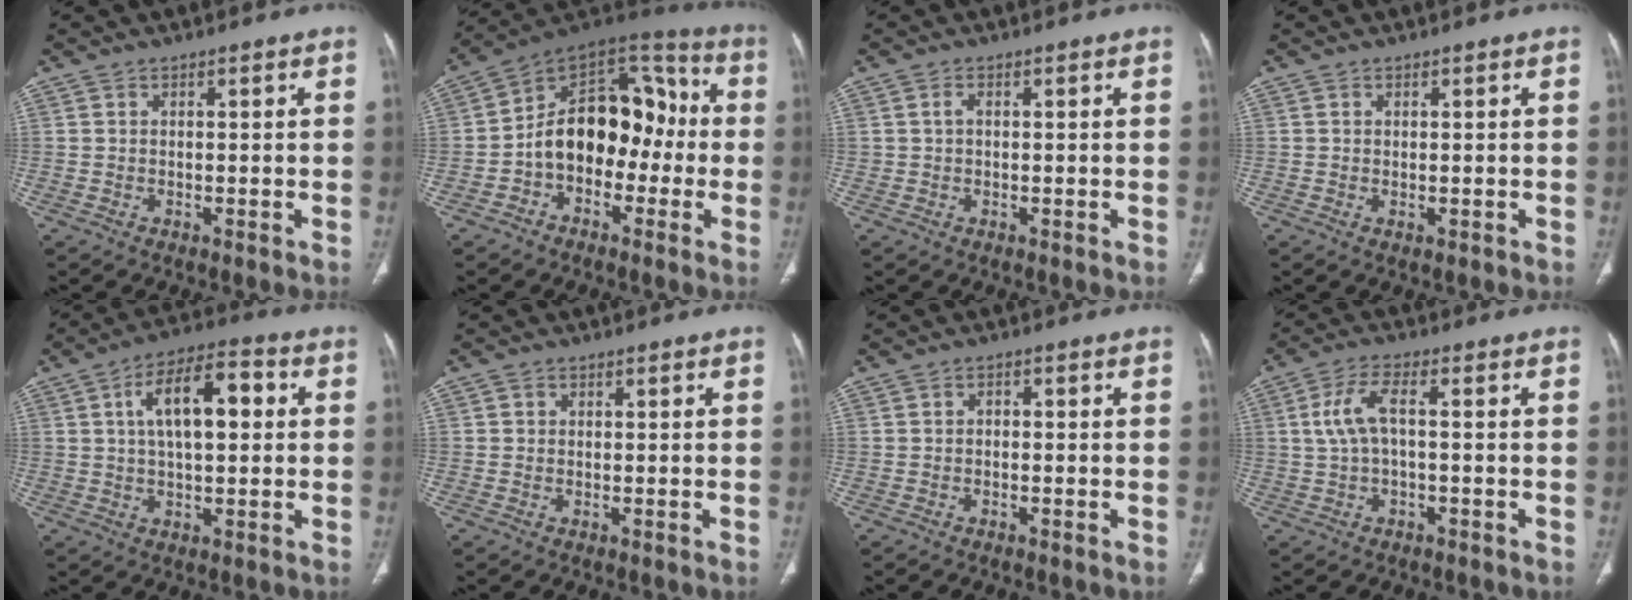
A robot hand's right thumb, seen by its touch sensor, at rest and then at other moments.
{"total": 17.1, "force": [-2.6, 11.6, 12.2], "torque": [-0.148, 0.061, -0.052]}
{"total": 1.2, "force": [0.1, 0.8, 0.9], "torque": [-0.015, 0.003, 0.002]}
{"total": 0.5, "force": [-0.1, 0.2, 0.5], "torque": [-0.011, -0.004, 0.000]}
{"total": 12.2, "force": [2.5, 5.6, 10.6], "torque": [-0.164, 0.019, 0.034]}
{"total": 0.7, "force": [0.1, 0.7, 0.1], "torque": [0.002, 0.001, 0.001]}
{"total": 0.8, "force": [-0.3, 0.6, 0.5], "torque": [-0.003, 0.005, -0.008]}
{"total": 6.0, "force": [0.4, 2.2, 5.6], "torque": [-0.135, 0.020, 0.006]}